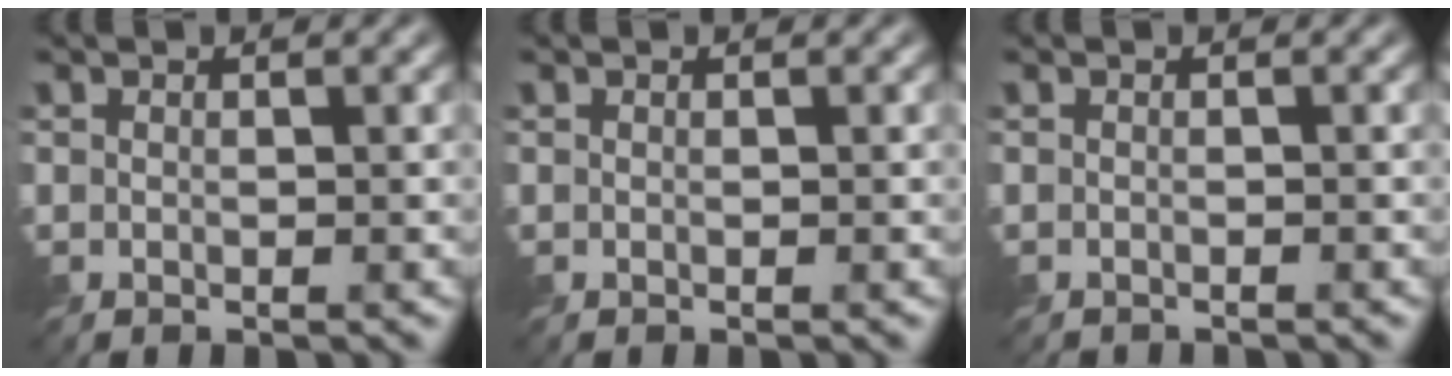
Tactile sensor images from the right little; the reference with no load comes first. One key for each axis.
{"total": 0.0}
{"total": 1.5, "fx": -1.5, "fy": 0.0, "fz": 0.0, "tx": 0.004, "ty": -0.008, "tz": -0.021}